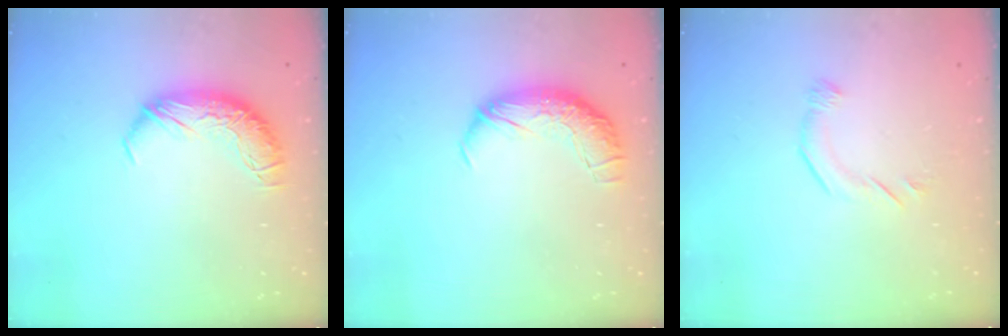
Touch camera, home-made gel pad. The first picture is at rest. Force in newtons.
{"total": 2.5, "press": 1.3, "slide": 2.2}
{"total": 5.7, "press": 5.6, "slide": 0.9}